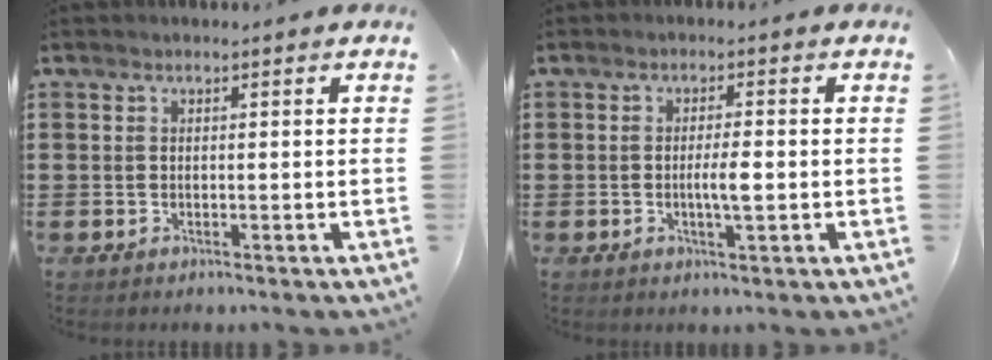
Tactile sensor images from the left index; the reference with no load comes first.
{"total": 3.4, "force": [-0.5, 0.6, 3.3], "torque": [-0.058, -0.001, -0.011]}